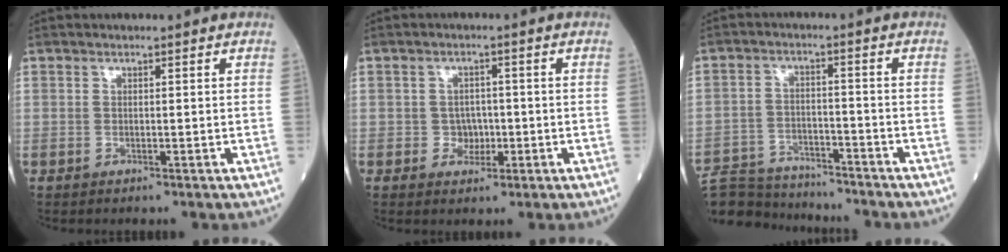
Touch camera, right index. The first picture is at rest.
{"total": 2.8, "force": [-0.6, 2.5, 1.1], "torque": [-0.004, 0.008, -0.006]}
{"total": 13.4, "force": [-12.8, 3.1, 2.8], "torque": [-0.056, 0.013, -0.199]}